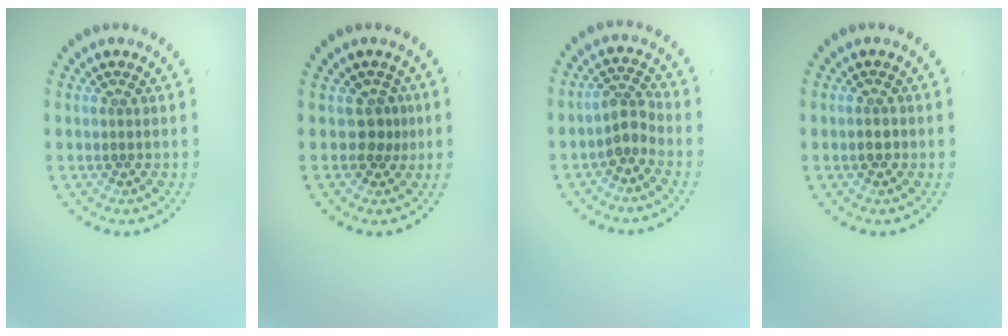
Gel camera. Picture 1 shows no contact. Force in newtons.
{"total": 1.7, "press": 1.2, "slide": 1.2}
{"total": 2.3, "press": 1.7, "slide": 1.5}
{"total": 1.0, "press": 0.9, "slide": 0.3}